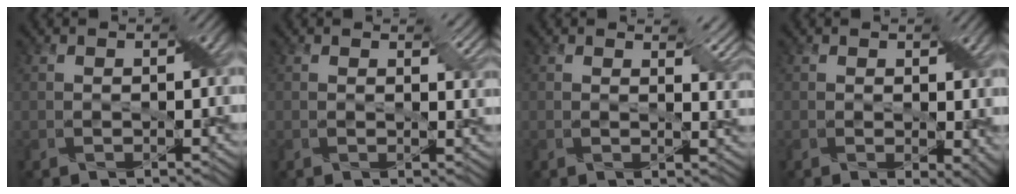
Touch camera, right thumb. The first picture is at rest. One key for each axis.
{"total": 2.6, "fx": 1.4, "fy": 1.1, "fz": 1.9, "tx": -0.031, "ty": -0.003, "tz": 0.022}
{"total": 3.7, "fx": 2.2, "fy": 1.4, "fz": 2.6, "tx": -0.041, "ty": -0.002, "tz": 0.033}
{"total": 3.8, "fx": 0.7, "fy": 2.1, "fz": 3.1, "tx": -0.042, "ty": -0.013, "tz": 0.016}